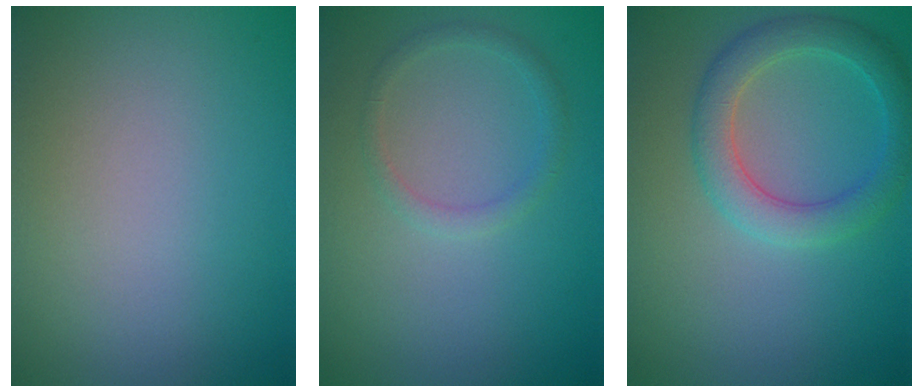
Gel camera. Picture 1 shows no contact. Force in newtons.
{"total": 1.4, "press": 1.3, "slide": 0.2}
{"total": 3.9, "press": 3.9, "slide": 0.1}